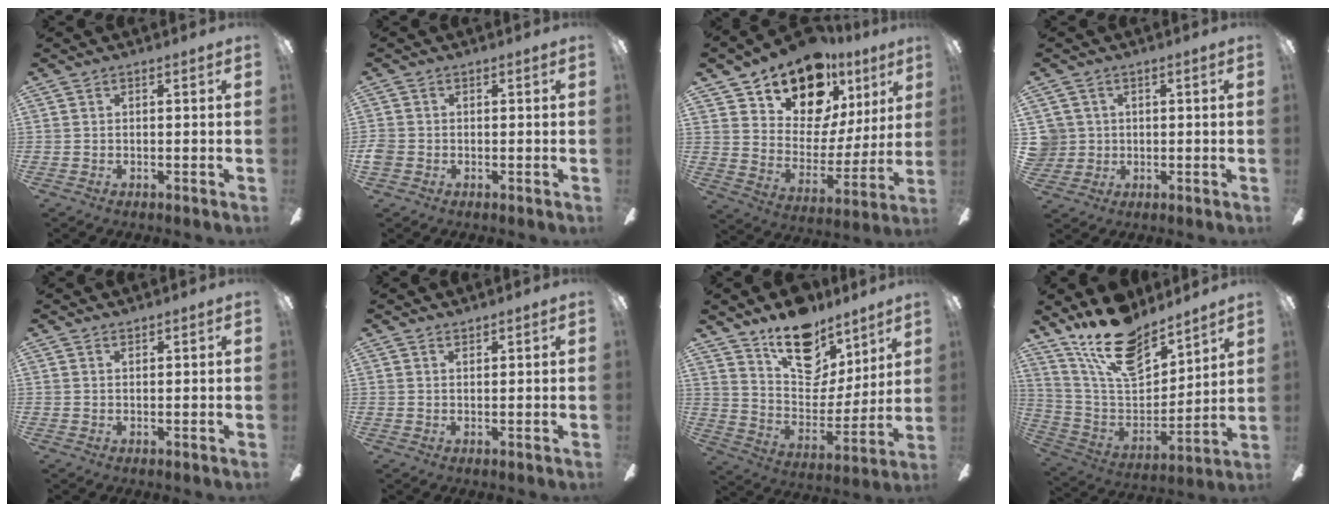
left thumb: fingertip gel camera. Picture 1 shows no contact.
{"total": 2.2, "force": [-0.6, 1.9, 1.0], "torque": [-0.014, 0.007, -0.011]}
{"total": 17.1, "force": [12.6, 9.3, 6.8], "torque": [-0.125, -0.082, 0.228]}
{"total": 4.9, "force": [0.9, 4.7, 0.5], "torque": [-0.026, 0.007, 0.018]}
{"total": 0.9, "force": [0.9, 0.2, 0.1], "torque": [-0.003, 0.000, 0.017]}
{"total": 1.2, "force": [1.2, 0.2, 0.0], "torque": [-0.002, -0.001, 0.023]}
{"total": 17.9, "force": [13.4, 9.3, 7.2], "torque": [-0.114, -0.096, 0.242]}
{"total": 18.6, "force": [14.4, 7.8, 8.9], "torque": [-0.174, -0.092, 0.259]}